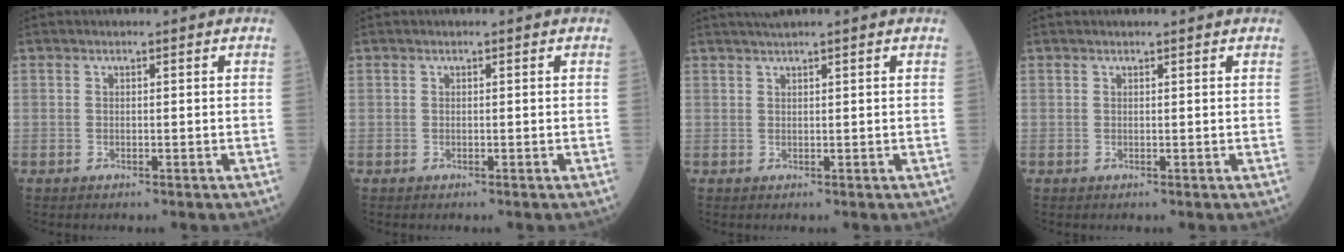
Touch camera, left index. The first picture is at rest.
{"total": 0.0}
{"total": 2.6, "force": [2.2, -0.6, 1.3], "torque": [-0.012, 0.019, 0.041]}
{"total": 1.0, "force": [0.9, 0.0, 0.3], "torque": [-0.004, 0.006, 0.013]}